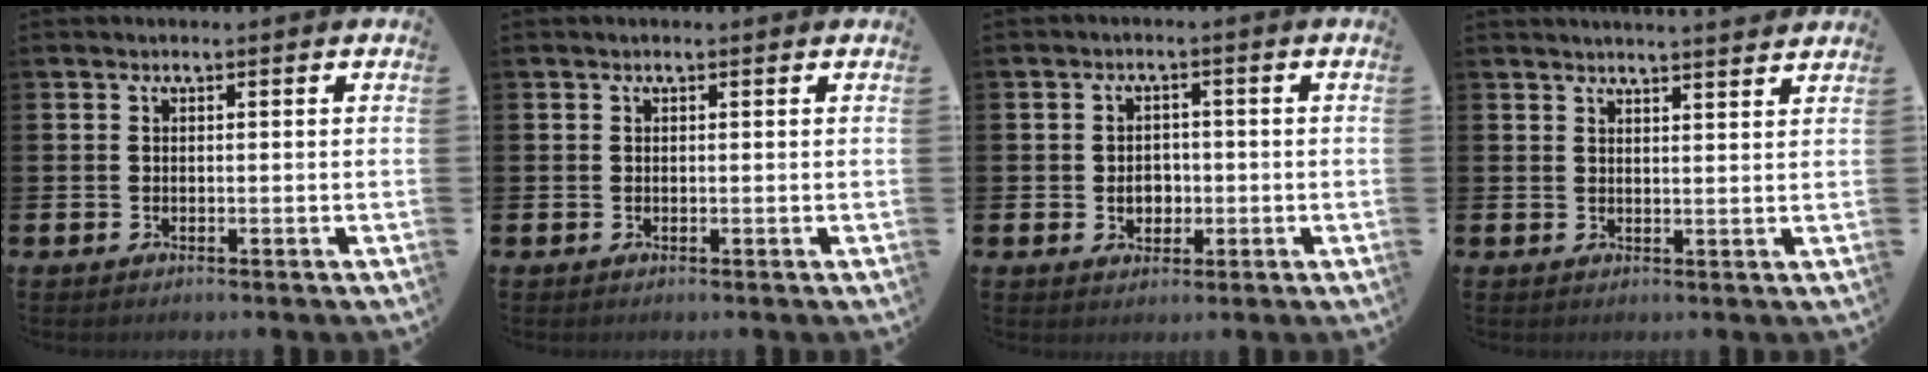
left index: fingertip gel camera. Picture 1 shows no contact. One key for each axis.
{"total": 0.0}
{"total": 2.9, "fx": -0.5, "fy": 2.3, "fz": 1.7, "tx": -0.020, "ty": 0.000, "tz": -0.015}
{"total": 3.0, "fx": 2.9, "fy": -0.5, "fz": 0.0, "tx": -0.005, "ty": -0.017, "tz": 0.054}